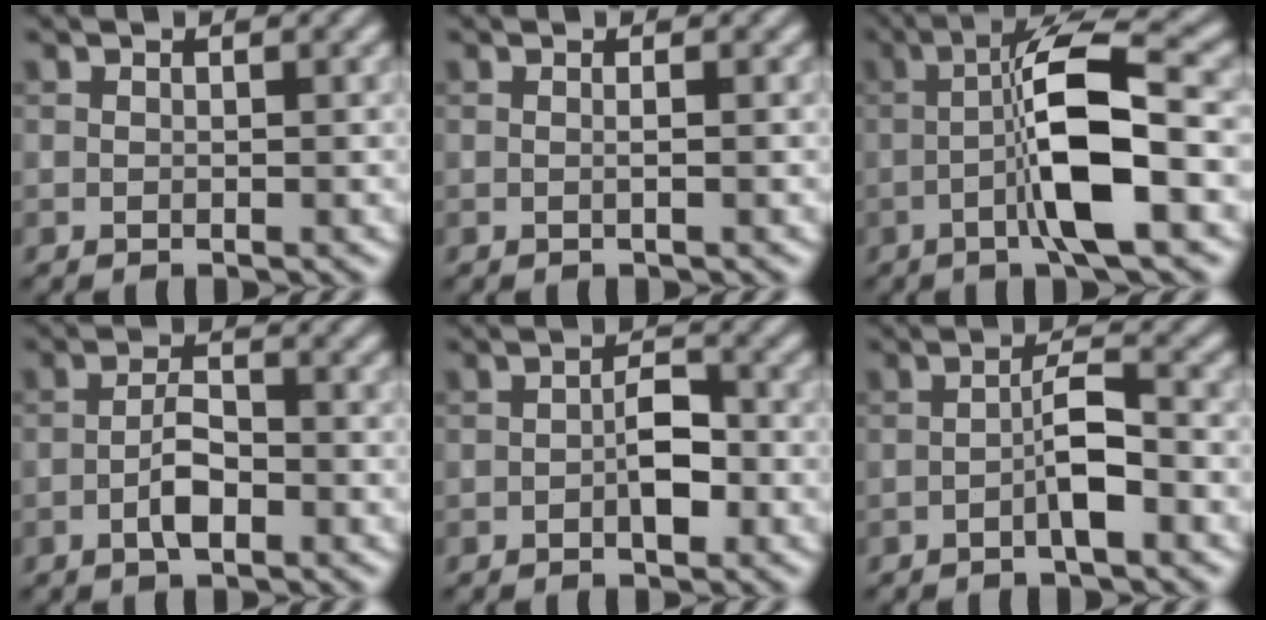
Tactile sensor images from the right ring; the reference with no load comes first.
{"total": 0.8, "force": [0.0, 0.3, 0.8], "torque": [-0.008, 0.001, -0.004]}
{"total": 8.2, "force": [-1.2, 1.6, 8.0], "torque": [-0.137, 0.015, -0.028]}
{"total": 2.7, "force": [-1.1, 1.0, 2.3], "torque": [-0.044, 0.004, -0.026]}
{"total": 2.8, "force": [-0.6, 1.3, 2.4], "torque": [-0.040, 0.002, -0.014]}
{"total": 2.9, "force": [-1.0, 0.6, 2.7], "torque": [-0.048, 0.010, -0.020]}